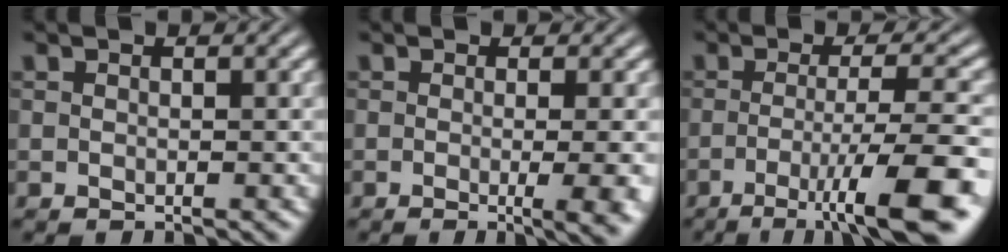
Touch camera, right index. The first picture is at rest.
{"total": 3.8, "force": [-1.3, 0.0, 3.6], "torque": [-0.039, -0.011, -0.018]}
{"total": 8.4, "force": [-4.2, 0.8, 7.1], "torque": [-0.093, -0.022, -0.052]}